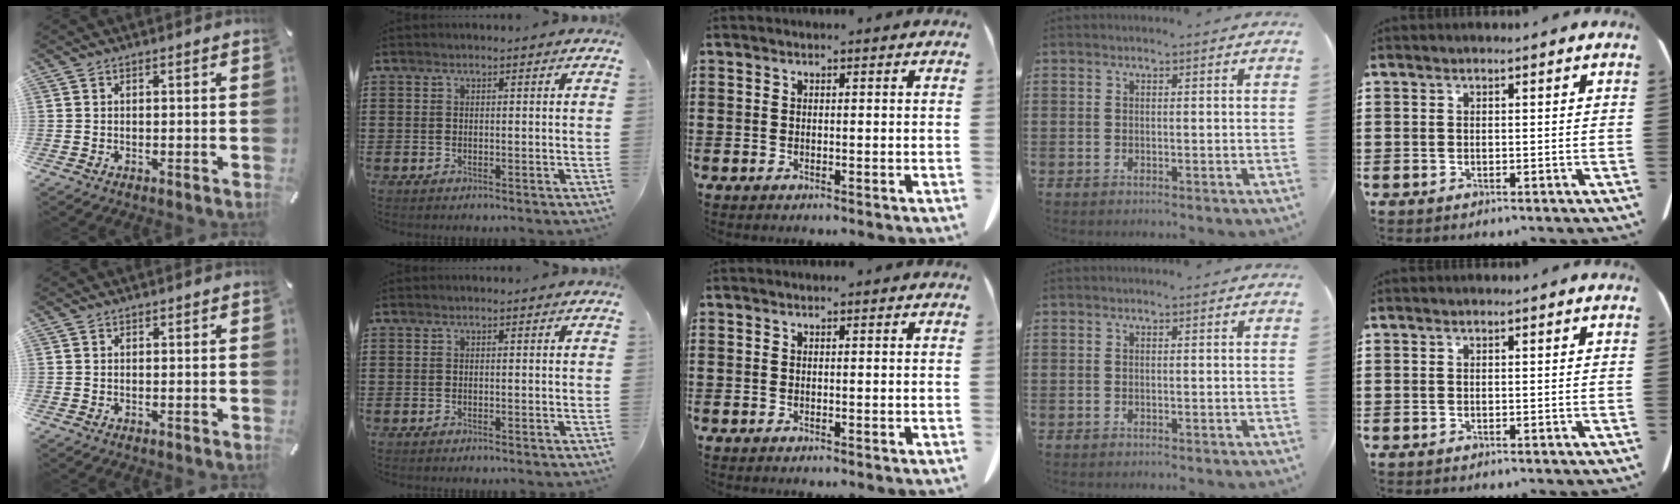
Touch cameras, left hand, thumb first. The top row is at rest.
{}